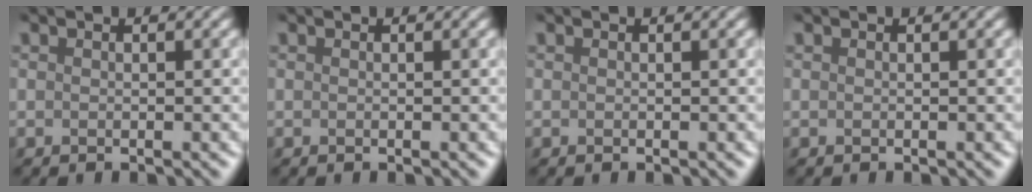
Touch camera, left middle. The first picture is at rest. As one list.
[{"total": 0.0}, {"total": 0.0}, {"total": 0.0}]